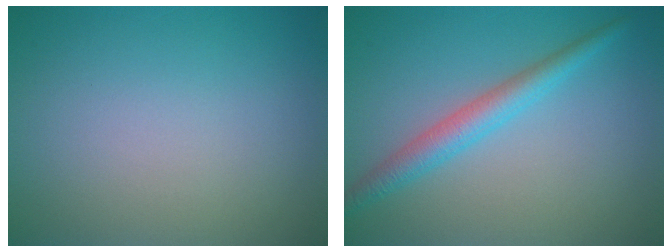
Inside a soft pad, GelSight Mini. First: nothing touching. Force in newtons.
{"total": 3.1, "press": 3.1, "slide": 0.0}